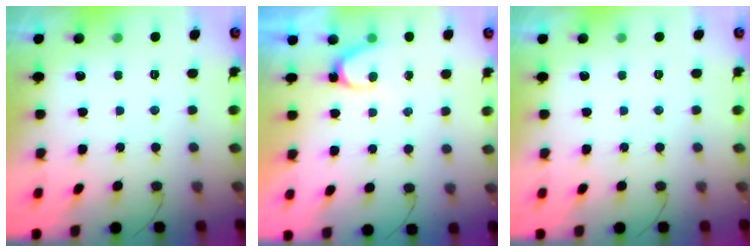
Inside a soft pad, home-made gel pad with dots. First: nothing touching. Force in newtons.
{"total": 5.4, "press": 5.3, "slide": 0.4}
{"total": 0.0}